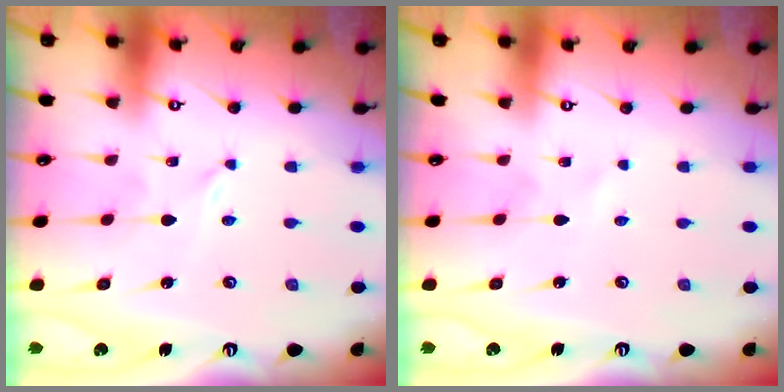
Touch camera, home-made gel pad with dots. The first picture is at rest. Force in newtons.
{"total": 1.0, "press": 1.0, "slide": 0.2}